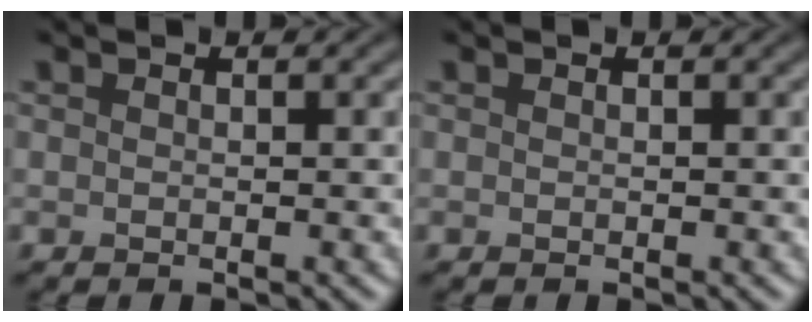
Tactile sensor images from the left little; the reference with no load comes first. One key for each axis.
{"total": 0.0}